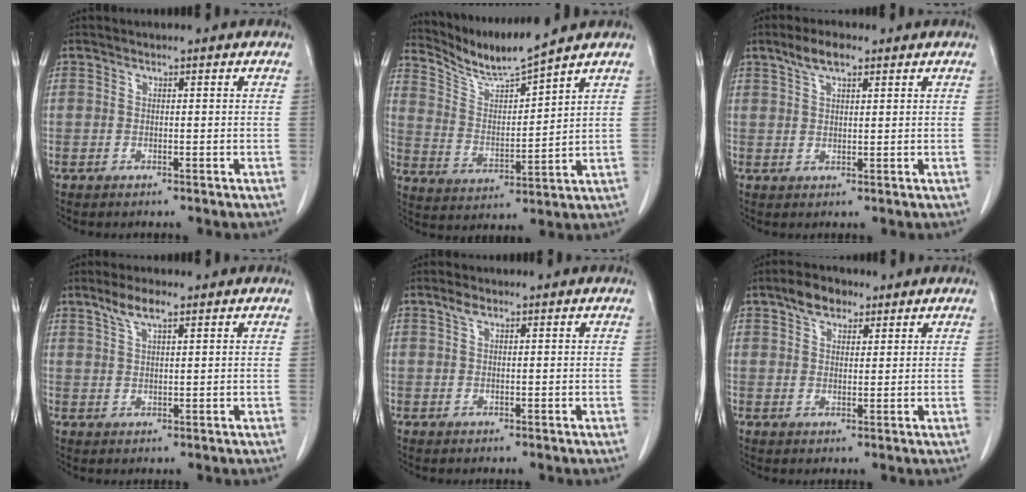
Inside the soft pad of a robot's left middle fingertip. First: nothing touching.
{"total": 7.9, "force": [7.6, -1.7, 1.5], "torque": [-0.041, -0.014, 0.161]}
{"total": 4.3, "force": [2.8, 1.4, 3.0], "torque": [-0.063, 0.011, 0.055]}
{"total": 3.9, "force": [2.7, 0.7, 2.8], "torque": [-0.062, 0.006, 0.055]}
{"total": 1.4, "force": [0.9, 0.6, 0.9], "torque": [-0.020, 0.009, 0.017]}
{"total": 4.6, "force": [3.0, 2.6, 2.4], "torque": [-0.043, 0.013, 0.054]}